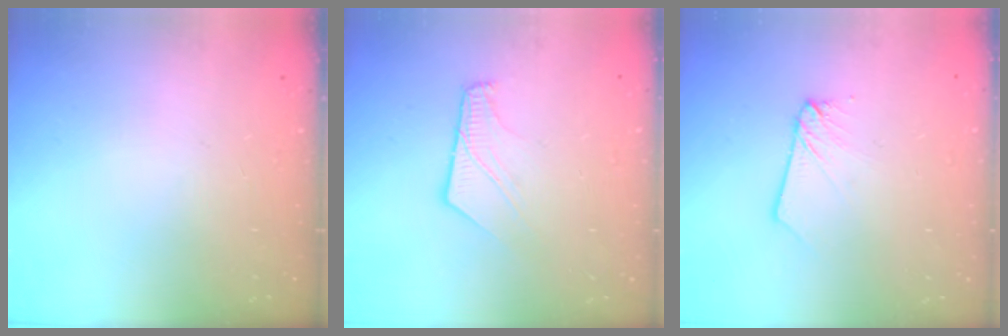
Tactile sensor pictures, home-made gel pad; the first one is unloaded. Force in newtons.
{"total": 7.9, "press": 7.9, "slide": 0.3}
{"total": 2.0, "press": 2.0, "slide": 0.2}